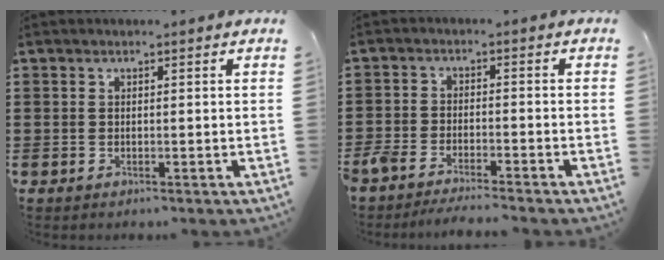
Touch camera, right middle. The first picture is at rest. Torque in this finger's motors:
{"motor_torque": [0.58, -0.41, 0.12, 0.09]}